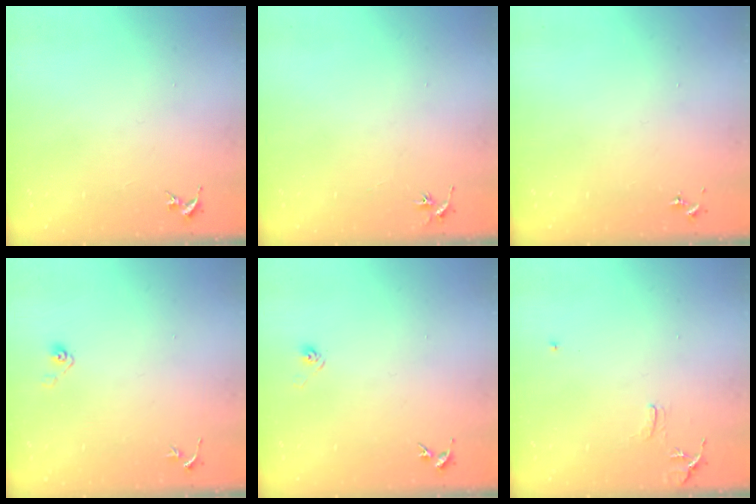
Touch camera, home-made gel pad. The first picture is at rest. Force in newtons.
{"total": 2.9, "press": 2.9, "slide": 0.3}
{"total": 0.0}
{"total": 3.9, "press": 3.3, "slide": 2.0}
{"total": 2.9, "press": 2.6, "slide": 1.4}
{"total": 8.1, "press": 8.0, "slide": 0.7}